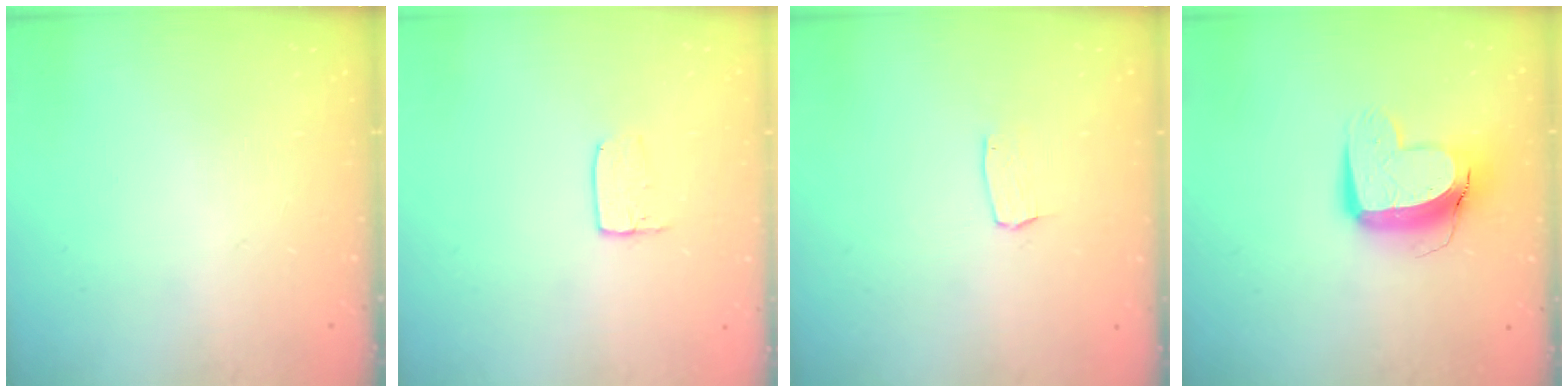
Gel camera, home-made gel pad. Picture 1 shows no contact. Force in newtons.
{"total": 5.4, "press": 5.4, "slide": 0.3}
{"total": 3.6, "press": 3.6, "slide": 0.3}
{"total": 11.3, "press": 11.2, "slide": 1.1}